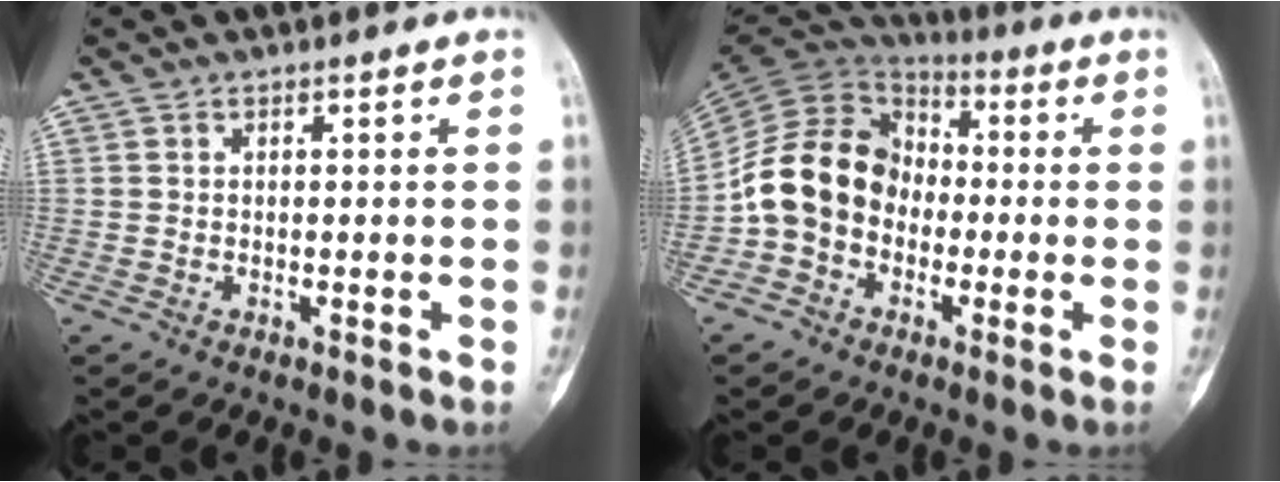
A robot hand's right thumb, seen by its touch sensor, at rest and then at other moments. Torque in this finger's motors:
{"motor_torque": [1.65, 1.56, 1.39, -0.37, 0.15]}